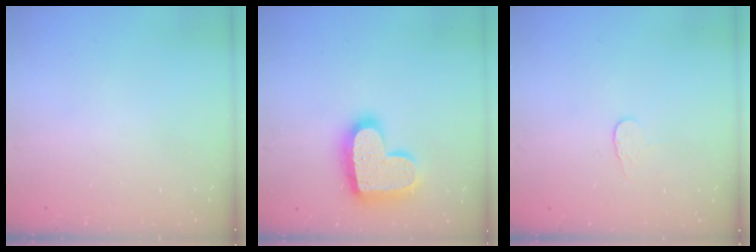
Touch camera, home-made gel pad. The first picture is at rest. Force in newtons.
{"total": 19.3, "press": 19.3, "slide": 1.3}
{"total": 3.8, "press": 3.8, "slide": 0.3}